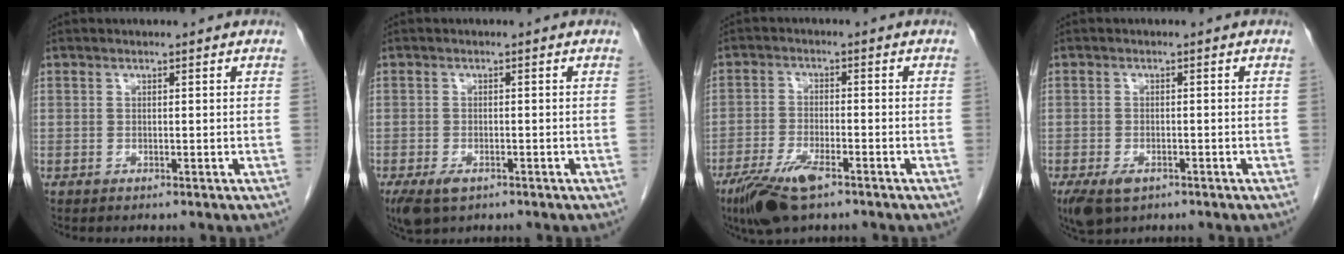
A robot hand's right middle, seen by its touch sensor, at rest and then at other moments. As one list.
[{"total": 4.4, "force": [-2.5, 2.2, 2.8], "torque": [-0.055, -0.007, -0.037]}, {"total": 7.9, "force": [-5.1, 2.1, 5.6], "torque": [-0.111, -0.013, -0.090]}, {"total": 4.8, "force": [-2.8, 2.6, 2.9], "torque": [-0.057, -0.007, -0.041]}]